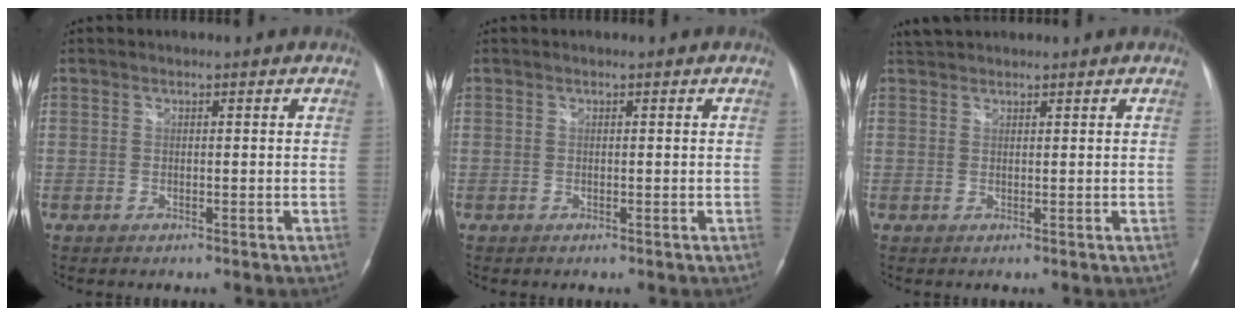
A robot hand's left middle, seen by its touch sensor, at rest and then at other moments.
{"total": 0.0}
{"total": 2.6, "force": [2.5, 0.7, 0.5], "torque": [-0.012, 0.024, 0.045]}